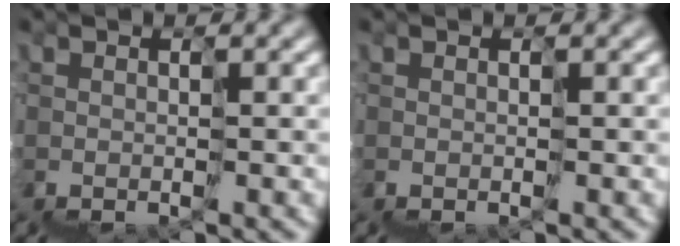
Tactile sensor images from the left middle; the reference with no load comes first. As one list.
[{"total": 0.0}]